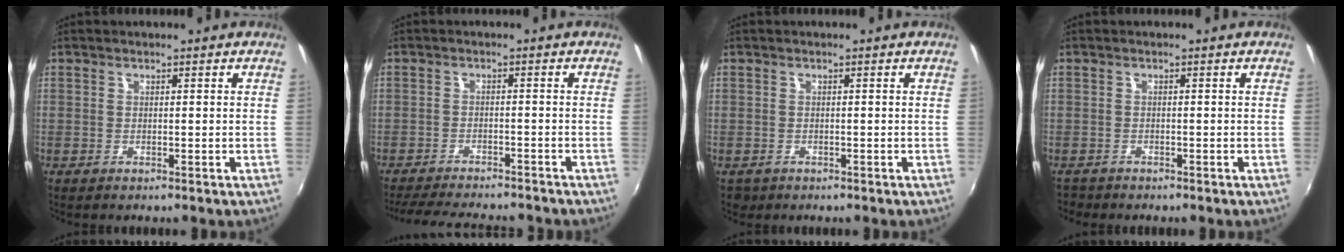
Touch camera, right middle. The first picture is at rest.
{"total": 12.8, "force": [-11.4, 2.3, 5.3], "torque": [-0.118, -0.016, -0.170]}
{"total": 1.7, "force": [-0.9, 1.3, 0.4], "torque": [-0.012, -0.005, -0.013]}
{"total": 2.0, "force": [-1.8, 0.9, 0.1], "torque": [-0.009, -0.004, -0.033]}